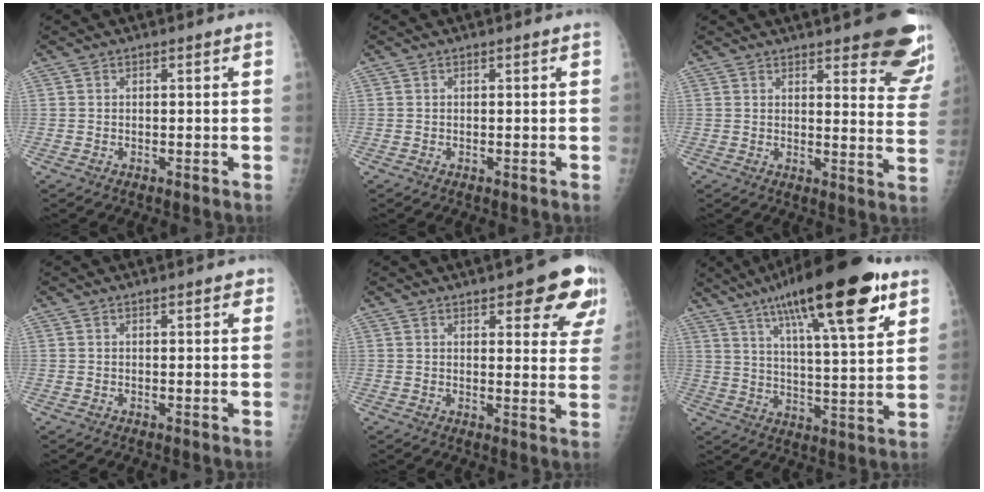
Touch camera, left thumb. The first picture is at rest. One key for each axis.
{"total": 0.0}
{"total": 16.0, "fx": 11.7, "fy": 4.4, "fz": 10.0, "tx": -0.084, "ty": -0.073, "tz": 0.124}
{"total": 1.6, "fx": 1.1, "fy": 0.7, "fz": 0.9, "tx": -0.002, "ty": -0.002, "tz": 0.010}
{"total": 12.3, "fx": 7.2, "fy": 4.1, "fz": 9.0, "tx": -0.069, "ty": -0.033, "tz": 0.081}
{"total": 24.3, "fx": 13.6, "fy": 5.8, "fz": 19.3, "tx": -0.294, "ty": -0.028, "tz": 0.213}